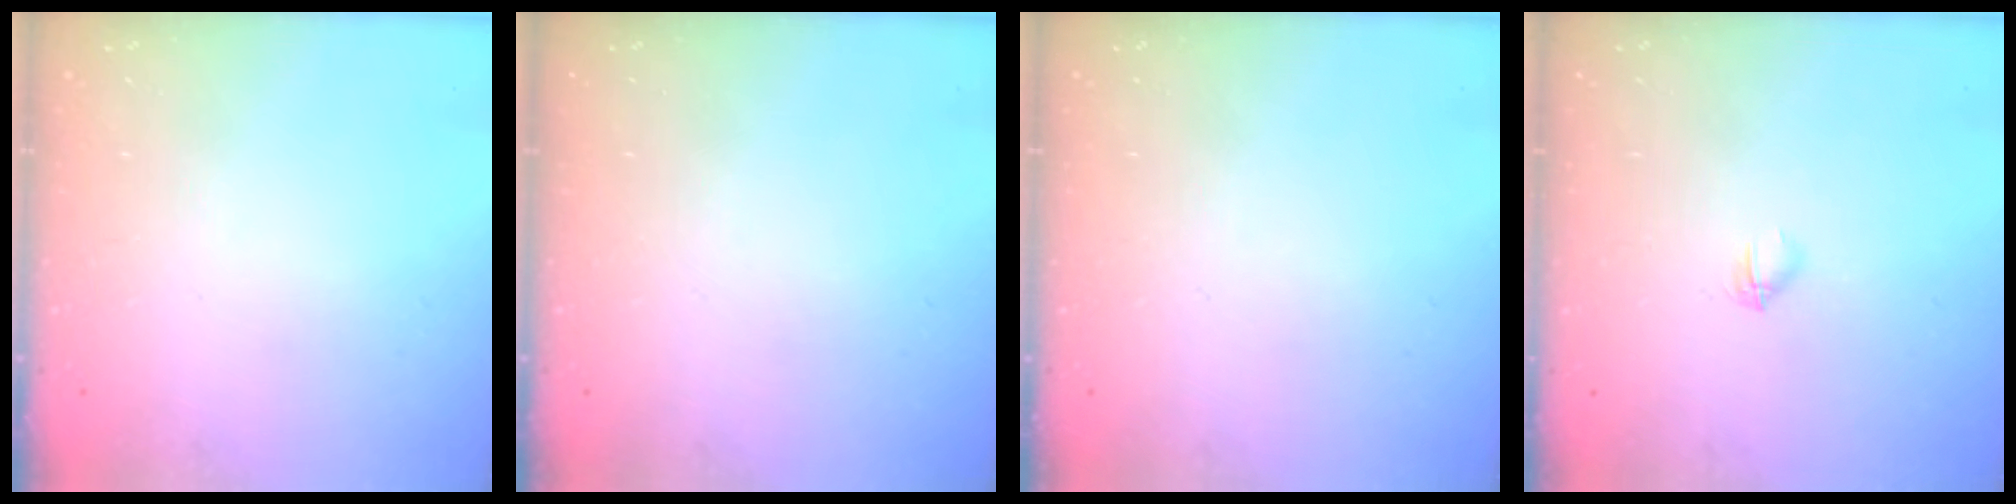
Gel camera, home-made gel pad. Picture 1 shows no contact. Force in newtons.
{"total": 0.0}
{"total": 0.0}
{"total": 2.3, "press": 2.2, "slide": 0.8}